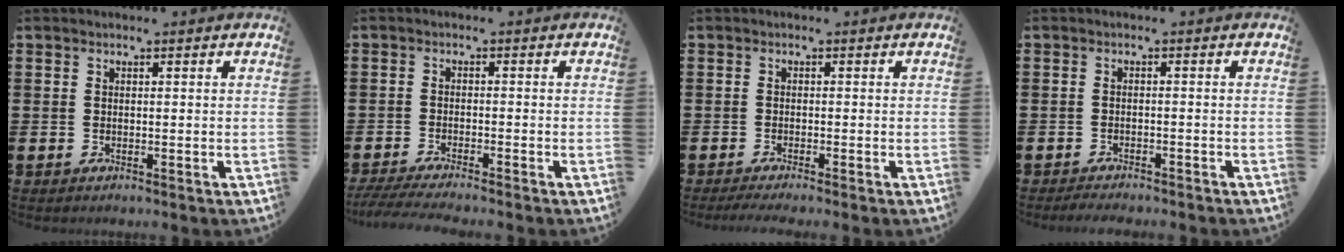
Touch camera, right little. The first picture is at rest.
{"total": 2.0, "force": [-1.8, -0.1, 0.9], "torque": [-0.016, 0.003, -0.034]}
{"total": 0.9, "force": [-0.6, 0.0, 0.6], "torque": [-0.011, -0.001, -0.011]}
{"total": 1.3, "force": [-1.2, 0.1, 0.1], "torque": [-0.008, 0.002, -0.025]}